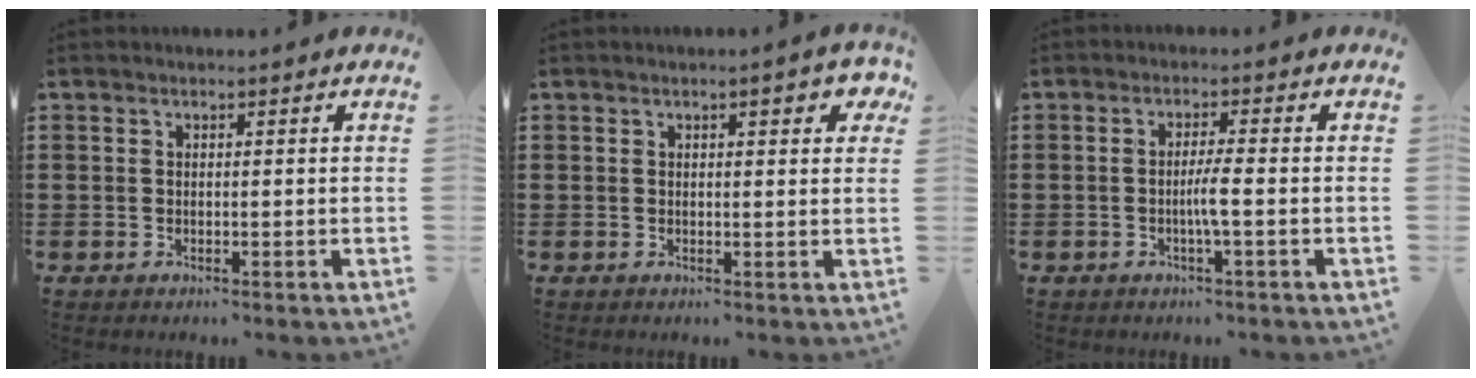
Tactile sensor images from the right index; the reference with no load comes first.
{"total": 2.8, "force": [1.1, 0.7, 2.5], "torque": [-0.026, -0.004, 0.012]}
{"total": 3.1, "force": [-0.8, -0.1, 3.0], "torque": [-0.054, -0.004, -0.017]}